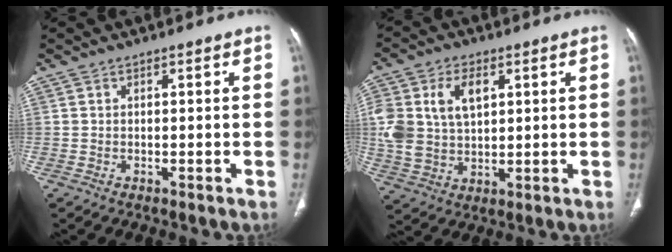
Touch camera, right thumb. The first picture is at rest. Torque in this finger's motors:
{"motor_torque": [-0.26, 0.95, 0.96, 1.09, 0.50]}